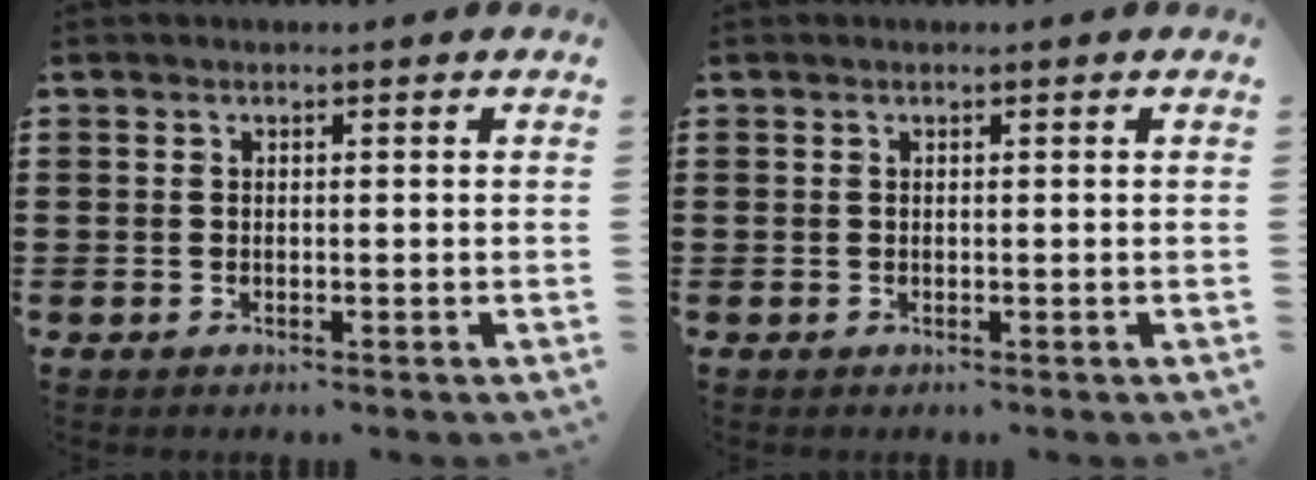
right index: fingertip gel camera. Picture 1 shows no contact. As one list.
[{"total": 0.0}]